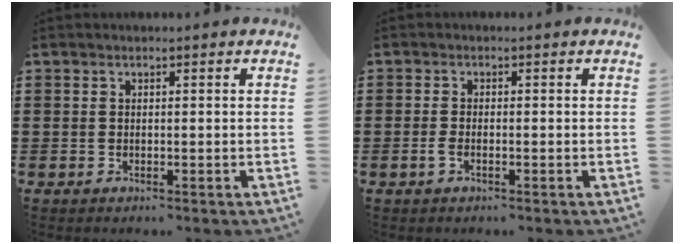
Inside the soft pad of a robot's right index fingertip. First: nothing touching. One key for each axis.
{"total": 1.3, "fx": -0.5, "fy": 0.4, "fz": 1.1, "tx": -0.028, "ty": -0.004, "tz": -0.012}